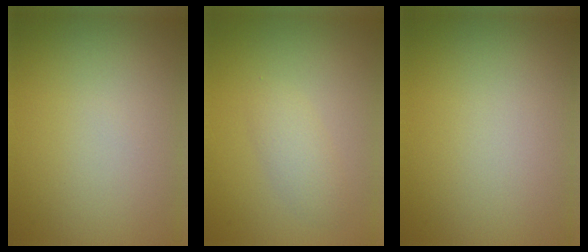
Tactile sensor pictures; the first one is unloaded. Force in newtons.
{"total": 1.8, "press": 1.8, "slide": 0.1}
{"total": 0.0}